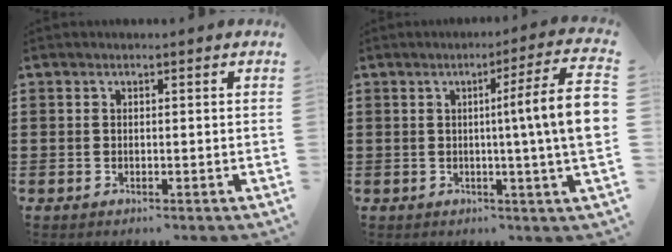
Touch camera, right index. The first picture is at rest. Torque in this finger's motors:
{"motor_torque": [1.29, -0.59, 0.32, 0.19]}